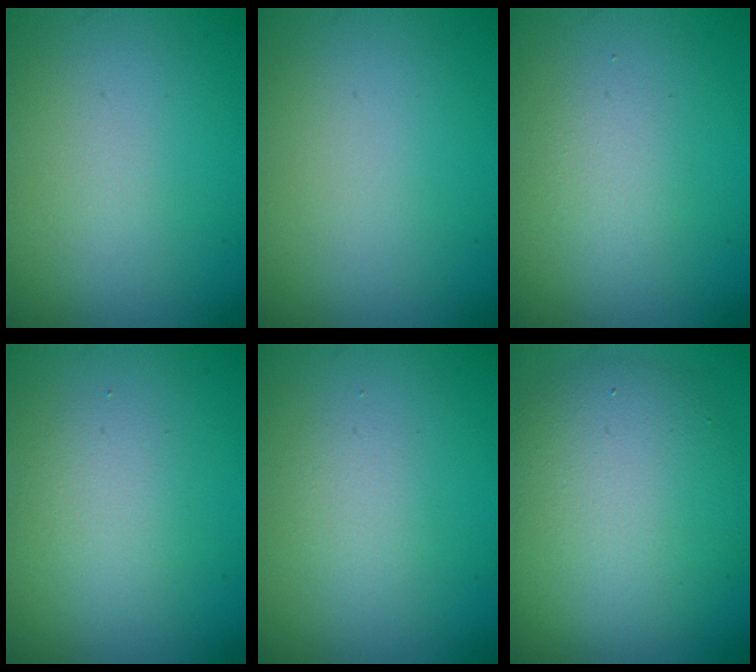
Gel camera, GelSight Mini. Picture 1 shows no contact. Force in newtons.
{"total": 0.0}
{"total": 1.4, "press": 1.4, "slide": 0.1}
{"total": 2.1, "press": 2.1, "slide": 0.0}
{"total": 1.4, "press": 1.4, "slide": 0.1}
{"total": 8.1, "press": 8.0, "slide": 0.2}